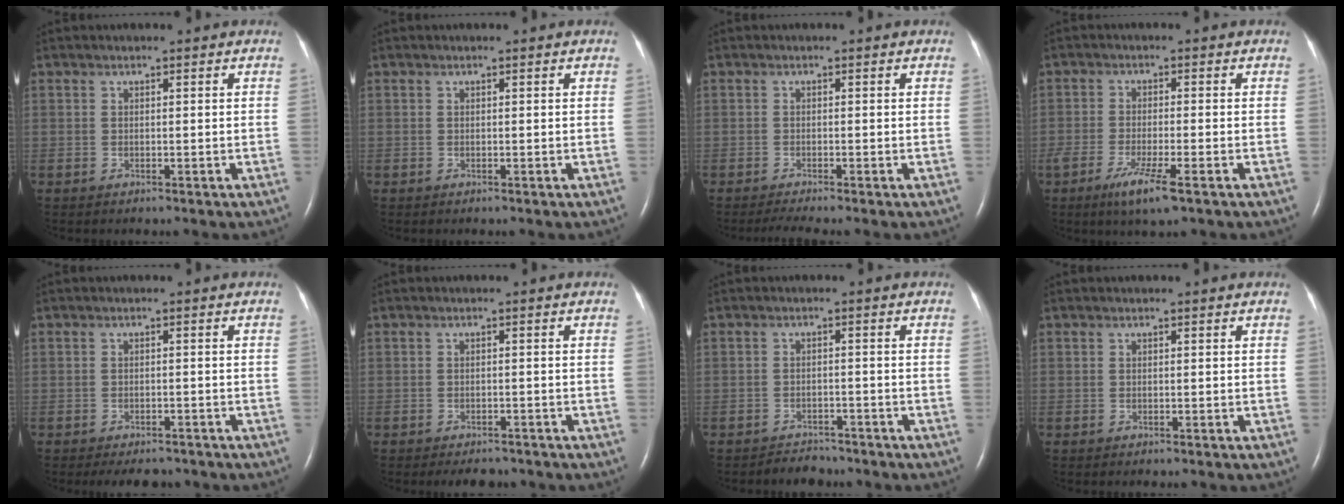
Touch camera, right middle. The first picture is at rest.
{"total": 0.0}
{"total": 1.9, "force": [-1.6, -0.6, 0.9], "torque": [-0.026, -0.007, -0.033]}
{"total": 5.8, "force": [-3.3, 0.3, 4.8], "torque": [-0.094, -0.016, -0.058]}
{"total": 5.1, "force": [-4.3, 1.9, 1.8], "torque": [-0.020, -0.002, -0.056]}
{"total": 3.4, "force": [-2.9, 1.3, 1.1], "torque": [-0.016, -0.002, -0.038]}
{"total": 2.7, "force": [-2.5, 1.0, -0.3], "torque": [-0.002, -0.002, -0.038]}
{"total": 0.0}